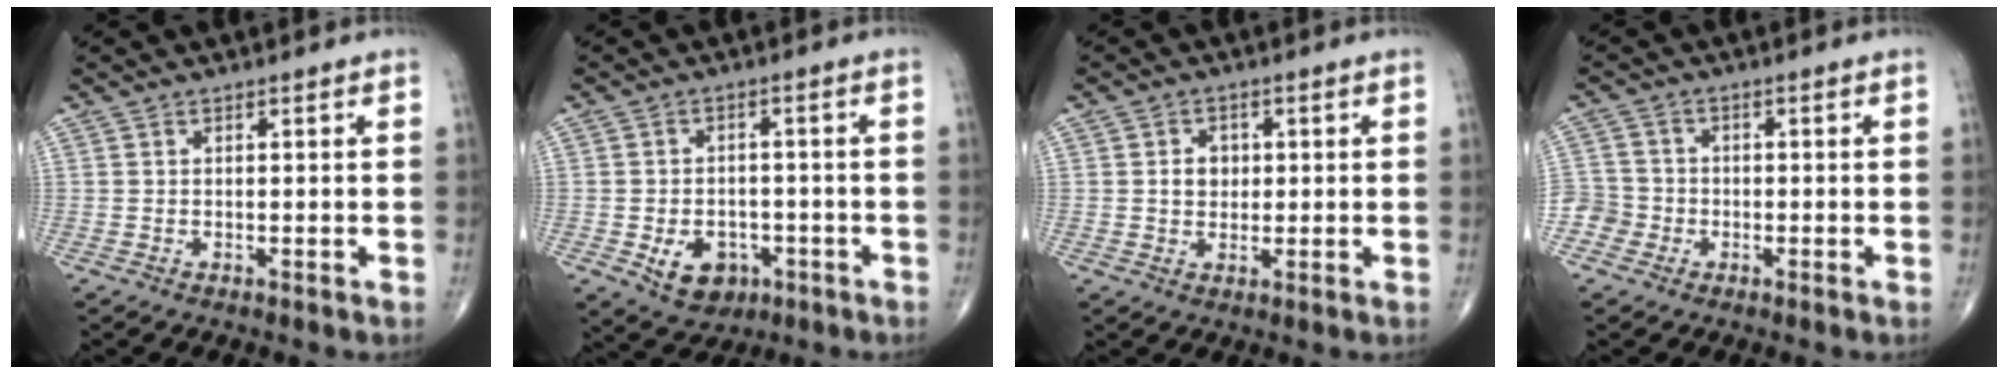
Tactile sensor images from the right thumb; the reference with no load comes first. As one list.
[{"total": 7.6, "force": [-2.8, 5.7, 4.2], "torque": [-0.042, 0.016, -0.033]}, {"total": 3.8, "force": [0.4, 3.1, 2.0], "torque": [-0.012, 0.002, 0.006]}, {"total": 4.7, "force": [-2.0, 4.2, 0.4], "torque": [0.012, 0.014, -0.046]}]